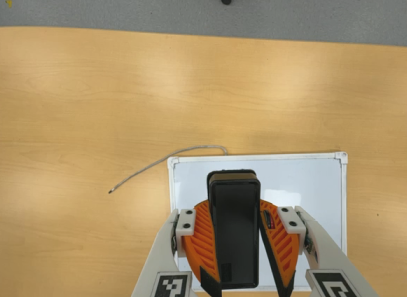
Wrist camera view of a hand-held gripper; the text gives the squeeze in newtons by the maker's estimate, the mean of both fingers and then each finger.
{"total": 10.9, "left": 10.0, "right": 11.8}